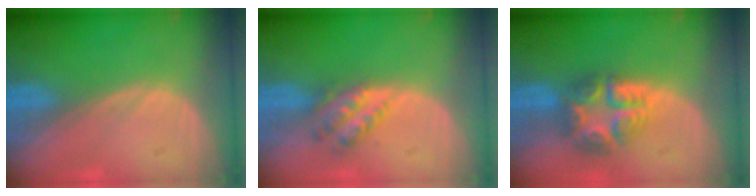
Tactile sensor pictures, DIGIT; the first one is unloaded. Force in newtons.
{"total": 4.7, "press": 4.2, "slide": 2.1}
{"total": 7.7, "press": 6.7, "slide": 3.7}